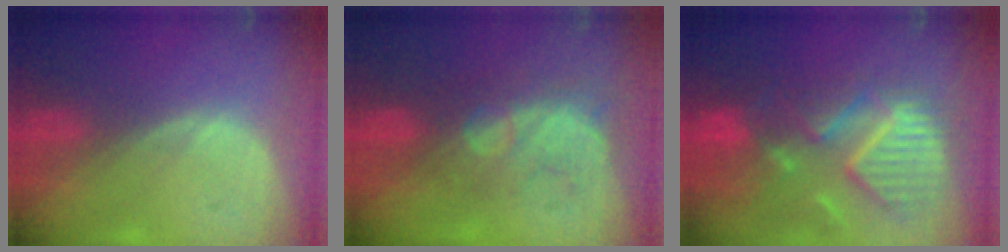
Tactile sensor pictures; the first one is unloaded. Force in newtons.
{"total": 8.9, "press": 7.7, "slide": 4.6}
{"total": 12.1, "press": 10.5, "slide": 6.0}